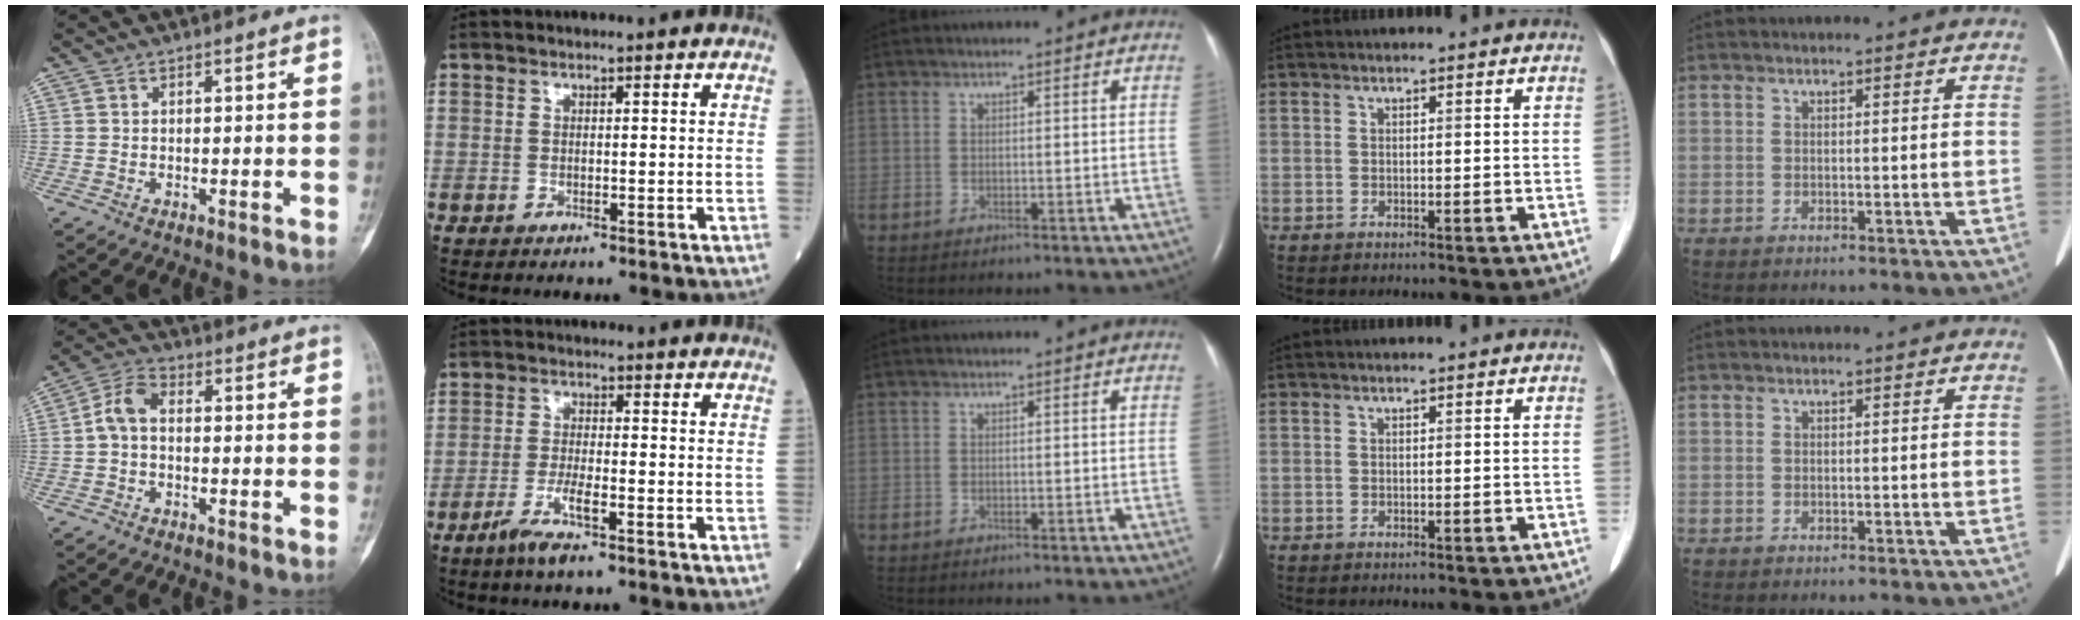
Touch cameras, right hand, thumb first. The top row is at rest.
{"thumb": {"total": 5.1, "force": [-0.5, 3.1, 4.1], "torque": [-0.080, 0.018, -0.022]}, "index": {"total": 5.1, "force": [-3.0, 0.3, 4.0], "torque": [-0.081, -0.006, -0.059]}}